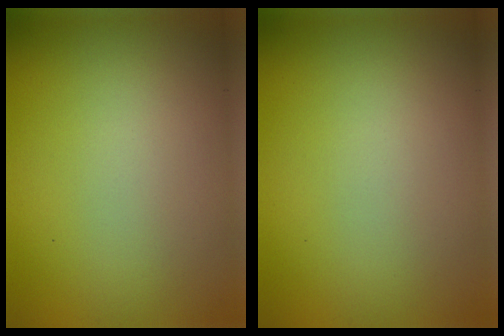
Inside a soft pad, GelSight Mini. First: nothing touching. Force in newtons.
{"total": 0.0}